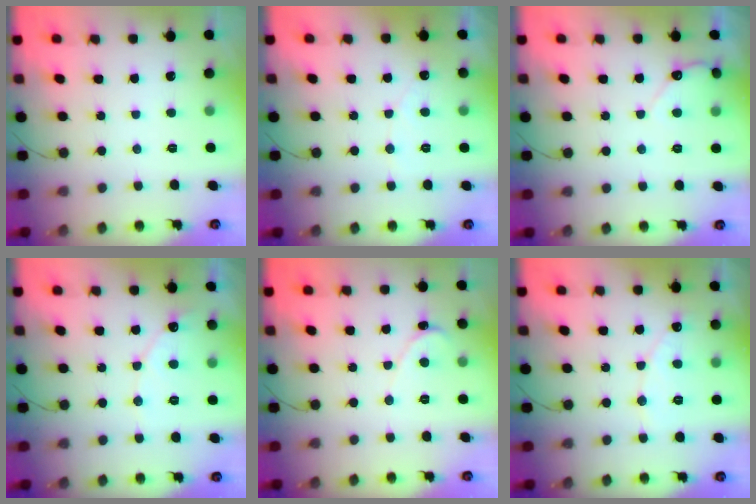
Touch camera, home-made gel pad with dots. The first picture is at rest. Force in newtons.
{"total": 3.0, "press": 3.0, "slide": 0.1}
{"total": 4.1, "press": 4.1, "slide": 0.3}
{"total": 6.3, "press": 6.3, "slide": 0.3}
{"total": 0.6, "press": 0.6, "slide": 0.1}
{"total": 5.7, "press": 5.7, "slide": 0.5}